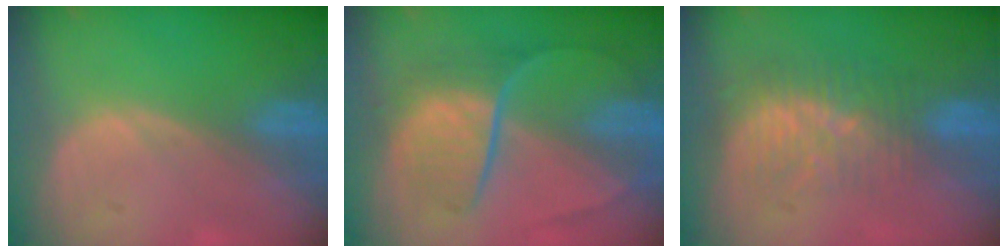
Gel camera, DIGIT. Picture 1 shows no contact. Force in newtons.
{"total": 9.0, "press": 7.4, "slide": 5.1}
{"total": 8.9, "press": 7.6, "slide": 4.7}